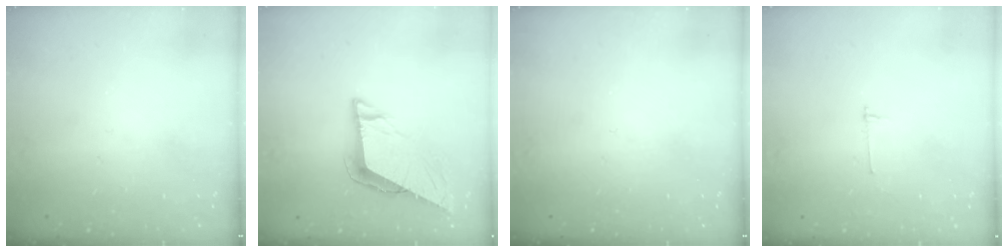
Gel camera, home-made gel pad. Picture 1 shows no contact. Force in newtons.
{"total": 8.4, "press": 8.4, "slide": 0.9}
{"total": 0.0}
{"total": 2.7, "press": 2.7, "slide": 0.3}